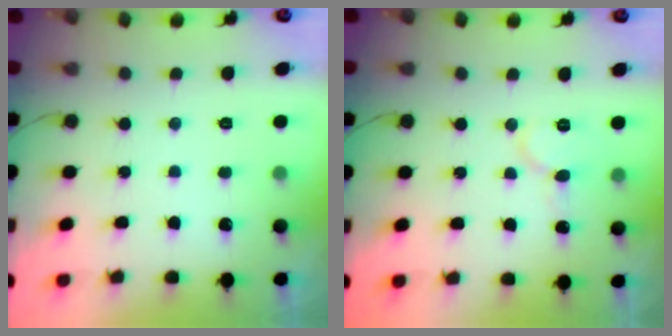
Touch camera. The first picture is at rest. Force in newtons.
{"total": 6.1, "press": 6.1, "slide": 0.5}